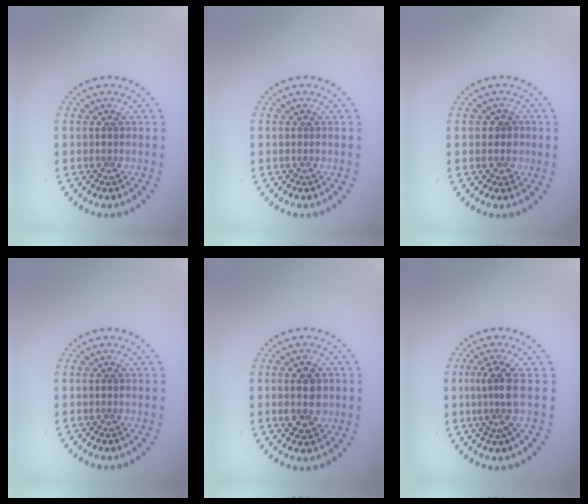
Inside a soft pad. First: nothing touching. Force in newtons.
{"total": 0.0}
{"total": 1.1, "press": 0.9, "slide": 0.7}
{"total": 0.0}
{"total": 3.6, "press": 3.6, "slide": 0.2}
{"total": 2.8, "press": 2.1, "slide": 1.8}